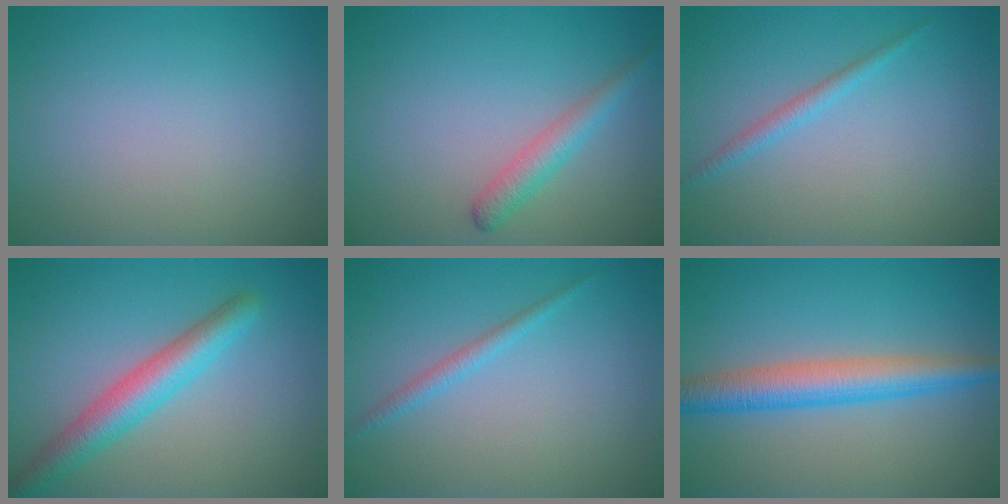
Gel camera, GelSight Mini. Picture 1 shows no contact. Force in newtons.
{"total": 2.2, "press": 2.2, "slide": 0.1}
{"total": 1.4, "press": 1.4, "slide": 0.1}
{"total": 4.4, "press": 4.4, "slide": 0.1}
{"total": 1.4, "press": 1.4, "slide": 0.1}
{"total": 4.9, "press": 4.9, "slide": 0.0}